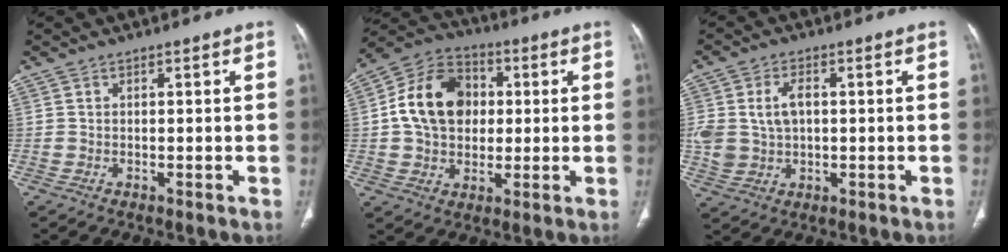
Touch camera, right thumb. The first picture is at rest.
{"total": 15.5, "force": [1.7, 11.9, 9.8], "torque": [-0.144, 0.019, 0.023]}
{"total": 8.4, "force": [0.9, 5.7, 6.1], "torque": [-0.120, 0.007, 0.027]}